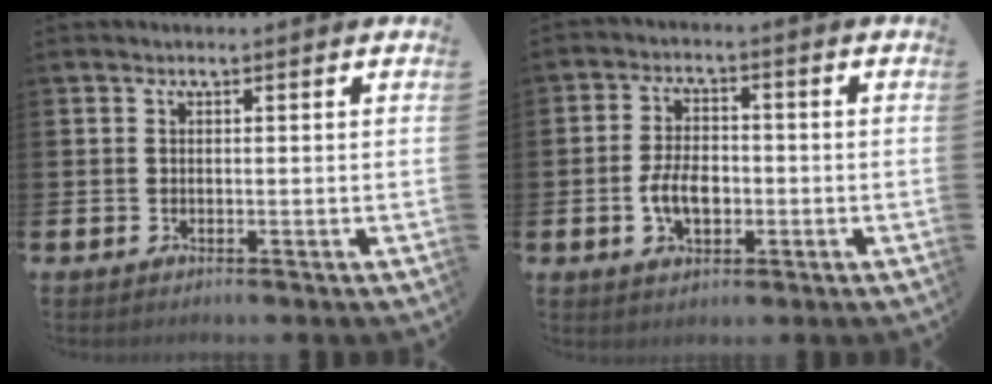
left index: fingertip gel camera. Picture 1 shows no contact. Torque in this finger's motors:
{"motor_torque": [1.03, 0.36, 0.19, 0.13]}